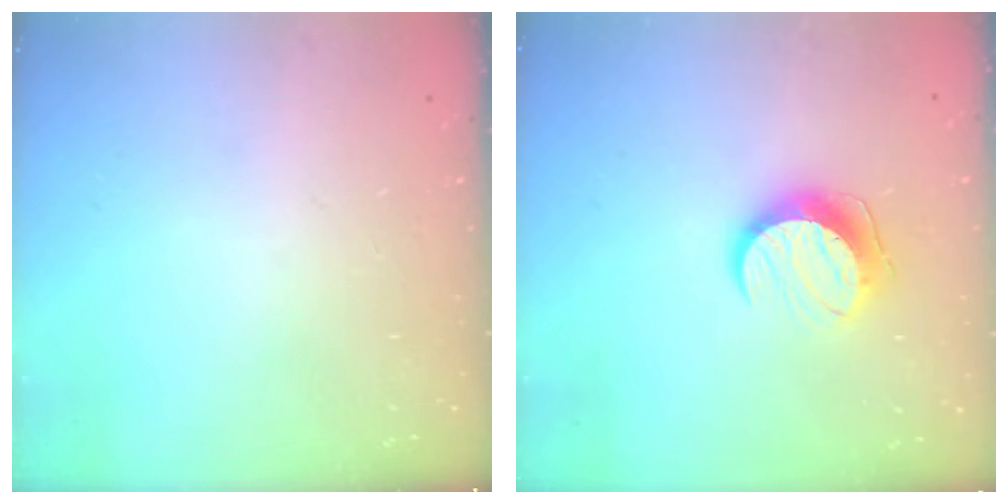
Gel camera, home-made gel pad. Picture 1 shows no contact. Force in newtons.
{"total": 10.4, "press": 10.4, "slide": 0.2}